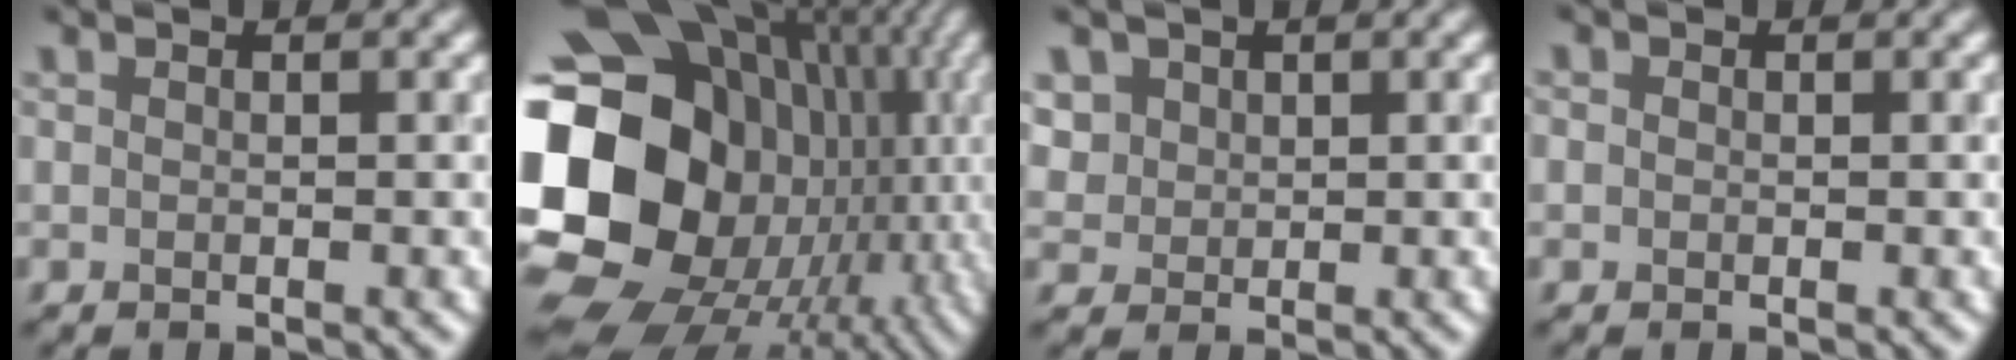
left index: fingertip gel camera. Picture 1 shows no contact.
{"total": 21.6, "force": [-2.2, 18.4, 11.2], "torque": [-0.242, -0.003, -0.038]}
{"total": 1.4, "force": [0.7, 1.1, -0.3], "torque": [-0.026, 0.006, 0.048]}
{"total": 1.3, "force": [-0.5, -0.6, -1.1], "torque": [0.002, 0.000, 0.013]}